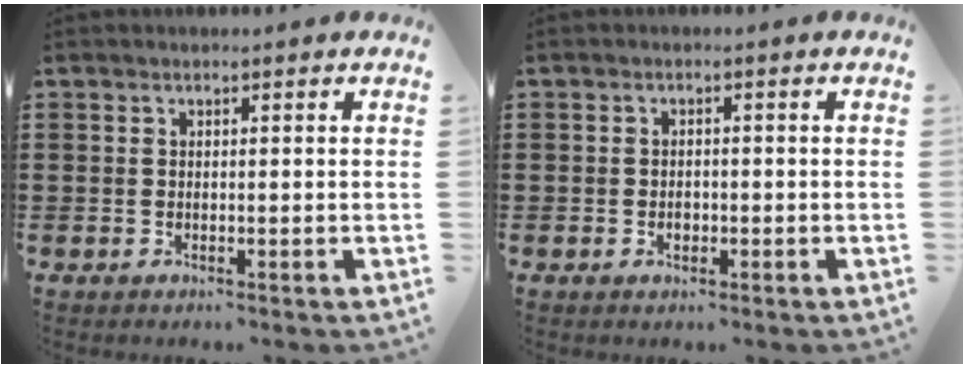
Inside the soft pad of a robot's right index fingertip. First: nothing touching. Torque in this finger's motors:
{"motor_torque": [-0.26, 1.74, 0.00, -0.01]}